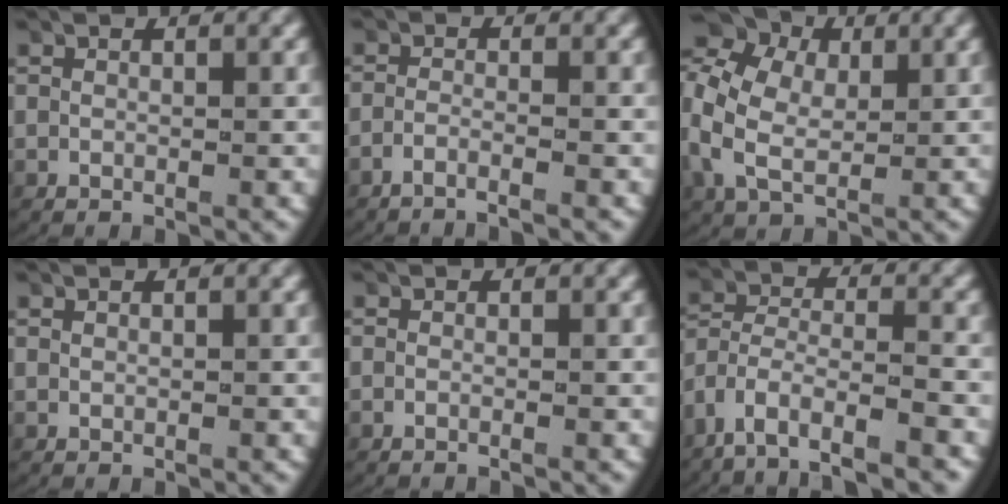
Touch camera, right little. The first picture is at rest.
{"total": 2.9, "force": [-2.6, 0.0, 1.2], "torque": [-0.035, -0.008, -0.043]}
{"total": 8.9, "force": [2.4, 7.1, 4.8], "torque": [-0.117, -0.001, 0.033]}
{"total": 0.0}
{"total": 0.8, "force": [-0.7, 0.2, 0.4], "torque": [-0.011, 0.003, -0.015]}
{"total": 7.6, "force": [-5.2, 4.0, 3.9], "torque": [-0.099, -0.047, -0.070]}